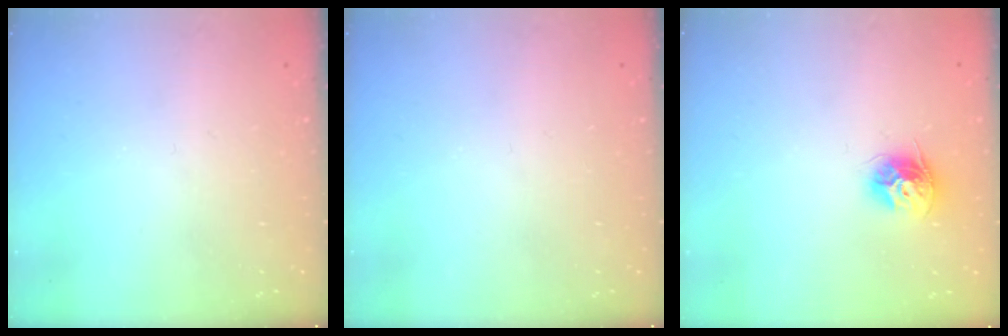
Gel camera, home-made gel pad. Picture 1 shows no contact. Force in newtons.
{"total": 0.0}
{"total": 10.1, "press": 10.1, "slide": 0.3}